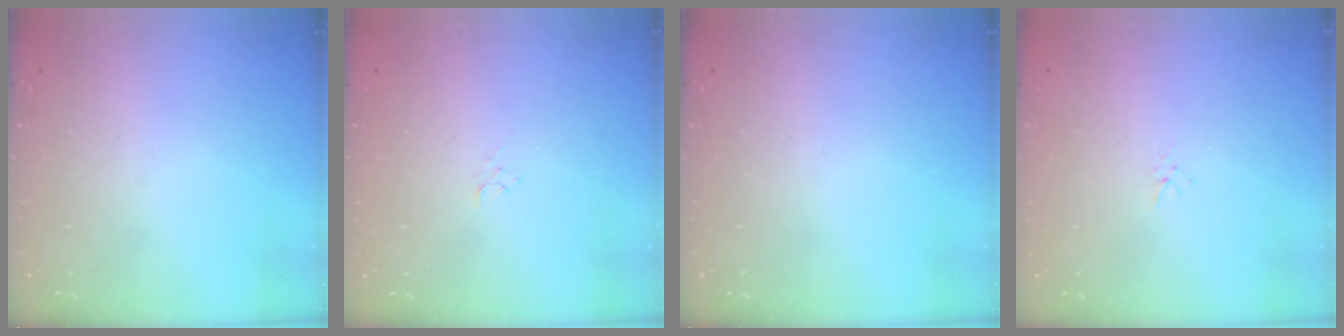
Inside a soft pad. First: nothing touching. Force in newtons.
{"total": 2.9, "press": 2.9, "slide": 0.3}
{"total": 0.0}
{"total": 1.5, "press": 1.5, "slide": 0.1}